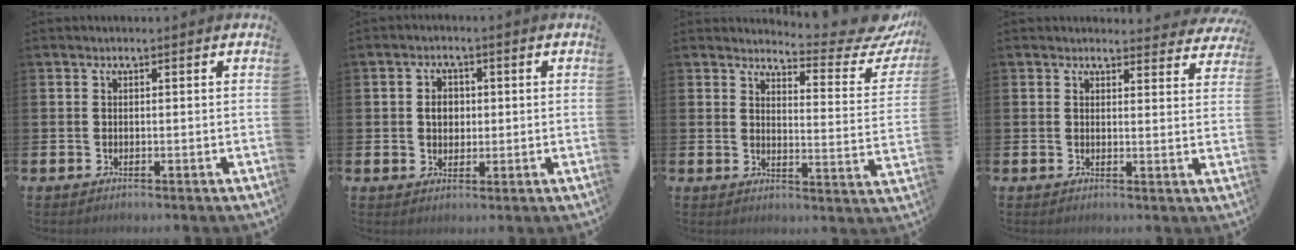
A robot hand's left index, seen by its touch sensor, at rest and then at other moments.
{"total": 3.0, "force": [0.3, 2.4, 1.7], "torque": [-0.014, 0.000, -0.002]}
{"total": 5.5, "force": [5.0, 1.2, 1.9], "torque": [-0.030, -0.051, 0.077]}
{"total": 2.8, "force": [2.7, 0.7, 0.0], "torque": [0.013, -0.020, 0.044]}